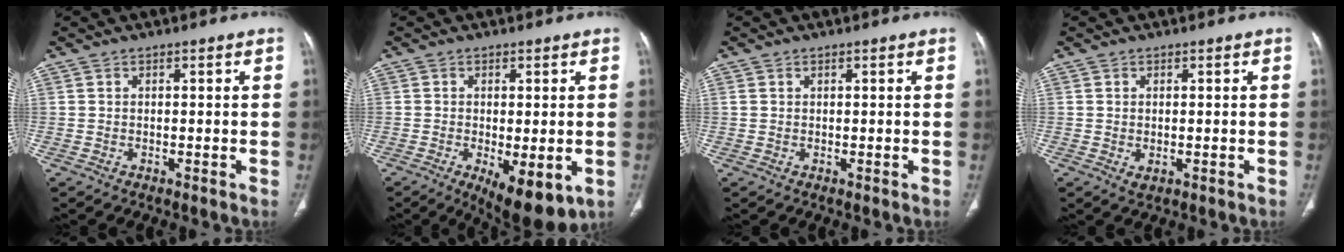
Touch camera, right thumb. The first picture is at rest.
{"total": 10.3, "force": [-3.4, 4.0, 8.9], "torque": [-0.124, -0.018, -0.041]}
{"total": 0.6, "force": [0.4, 0.3, 0.3], "torque": [-0.007, 0.004, 0.008]}
{"total": 1.5, "force": [-0.2, 0.8, 1.2], "torque": [-0.021, -0.004, 0.002]}